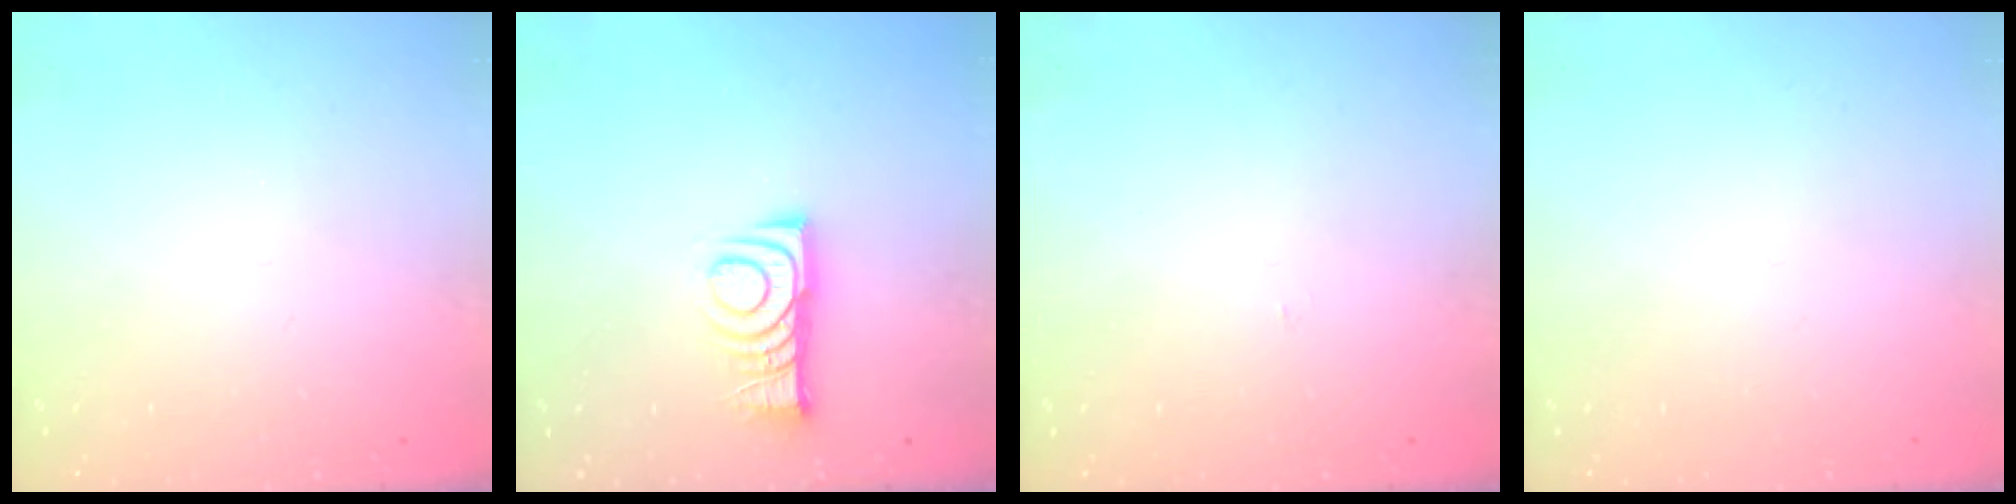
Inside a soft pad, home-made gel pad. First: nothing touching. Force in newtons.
{"total": 8.7, "press": 8.7, "slide": 0.8}
{"total": 2.2, "press": 2.2, "slide": 0.3}
{"total": 1.5, "press": 1.5, "slide": 0.1}